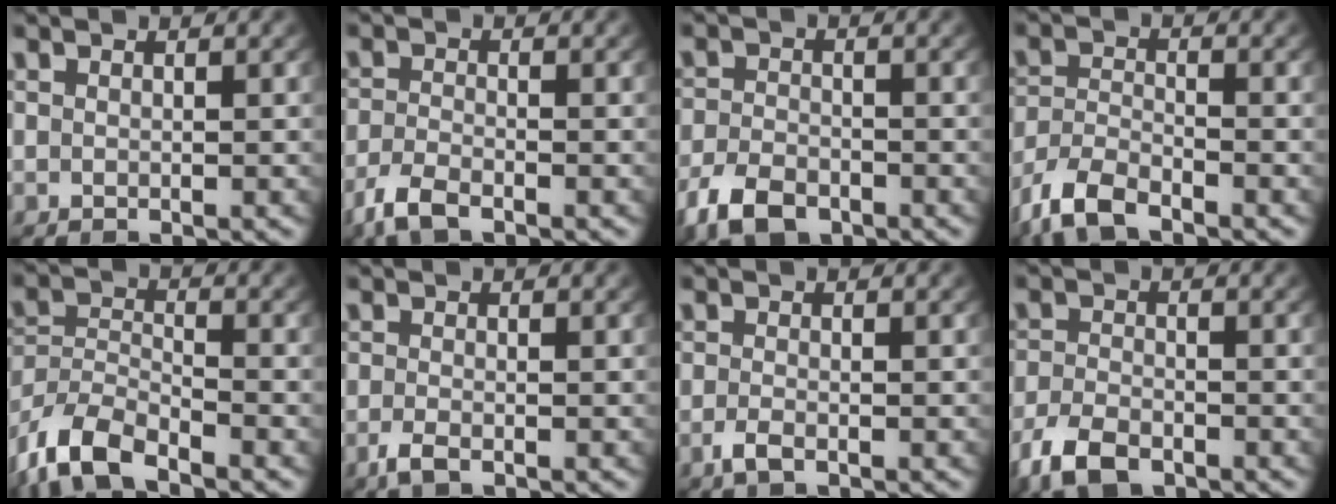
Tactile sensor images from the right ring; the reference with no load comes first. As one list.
[{"total": 2.6, "force": [-2.1, 0.8, 1.4], "torque": [-0.035, -0.009, -0.037]}, {"total": 4.9, "force": [-3.2, 2.7, 2.5], "torque": [-0.047, -0.018, -0.049]}, {"total": 4.6, "force": [-3.4, 2.2, 2.1], "torque": [-0.055, -0.015, -0.057]}, {"total": 7.1, "force": [-4.3, 4.7, 3.3], "torque": [-0.099, -0.032, -0.068]}, {"total": 1.8, "force": [-1.3, 0.6, 1.1], "torque": [-0.030, -0.010, -0.020]}, {"total": 1.7, "force": [-1.2, 0.5, 1.0], "torque": [-0.031, -0.010, -0.019]}, {"total": 4.5, "force": [-3.0, 2.3, 2.3], "torque": [-0.048, -0.016, -0.047]}]